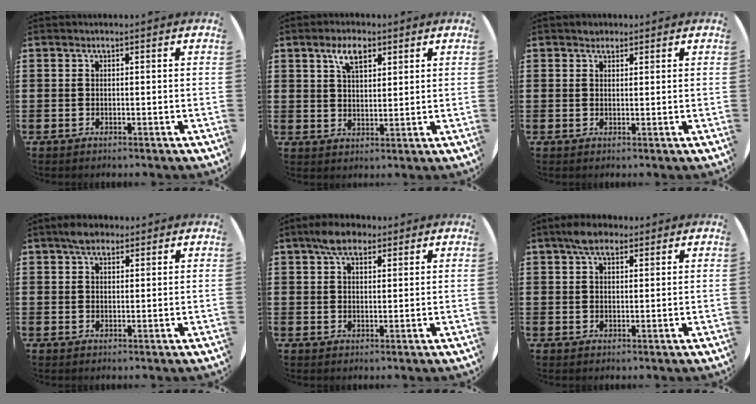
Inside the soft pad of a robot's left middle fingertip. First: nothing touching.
{"total": 4.9, "force": [3.1, 2.2, 3.1], "torque": [-0.054, 0.002, 0.052]}
{"total": 1.3, "force": [1.2, 0.6, 0.1], "torque": [0.005, -0.001, 0.021]}
{"total": 2.9, "force": [2.3, 1.3, 1.1], "torque": [-0.018, 0.006, 0.041]}
{"total": 4.7, "force": [3.5, 2.2, 2.2], "torque": [-0.036, 0.003, 0.061]}
{"total": 3.9, "force": [2.8, 1.8, 2.0], "torque": [-0.036, 0.007, 0.051]}